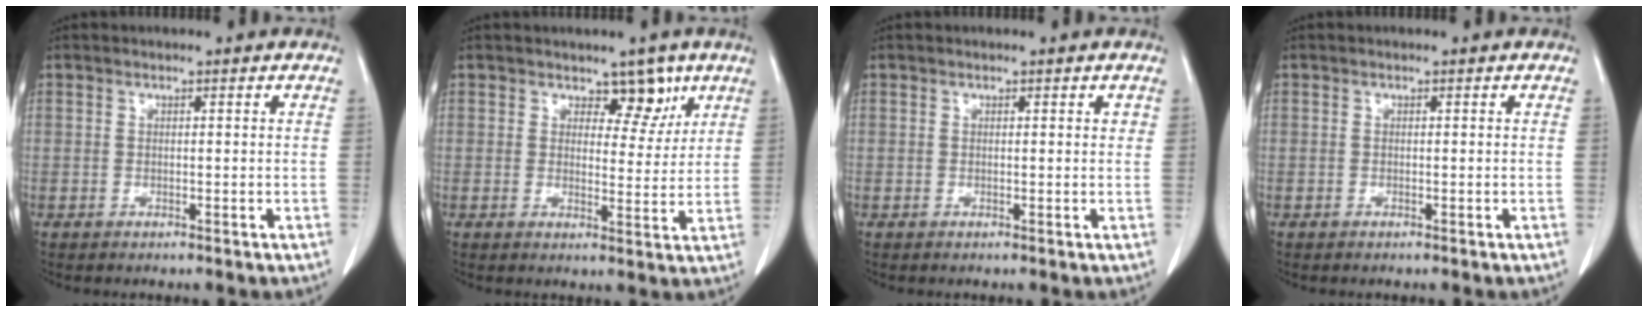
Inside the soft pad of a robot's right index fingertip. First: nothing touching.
{"total": 4.6, "force": [2.9, 2.7, 2.3], "torque": [-0.013, -0.003, 0.040]}
{"total": 0.6, "force": [0.3, 0.3, 0.5], "torque": [-0.003, 0.000, 0.002]}
{"total": 0.0}